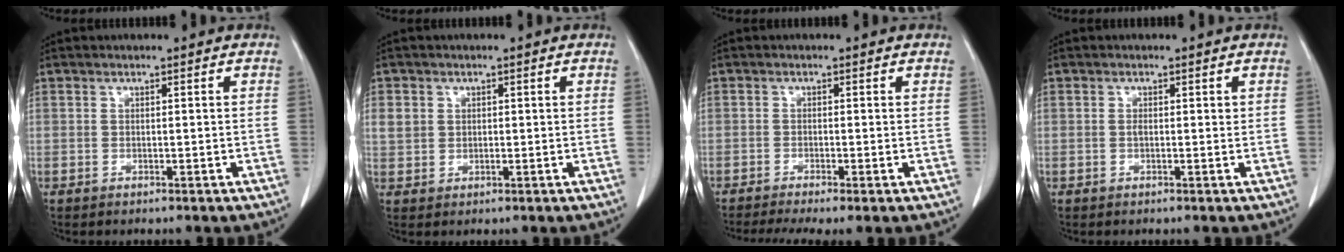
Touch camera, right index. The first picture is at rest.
{"total": 3.1, "force": [0.8, 2.8, 1.2], "torque": [-0.026, 0.008, 0.021]}
{"total": 5.5, "force": [-3.9, 0.6, 3.8], "torque": [-0.057, -0.010, -0.064]}
{"total": 1.1, "force": [0.2, 0.5, 0.9], "torque": [-0.018, 0.000, 0.001]}